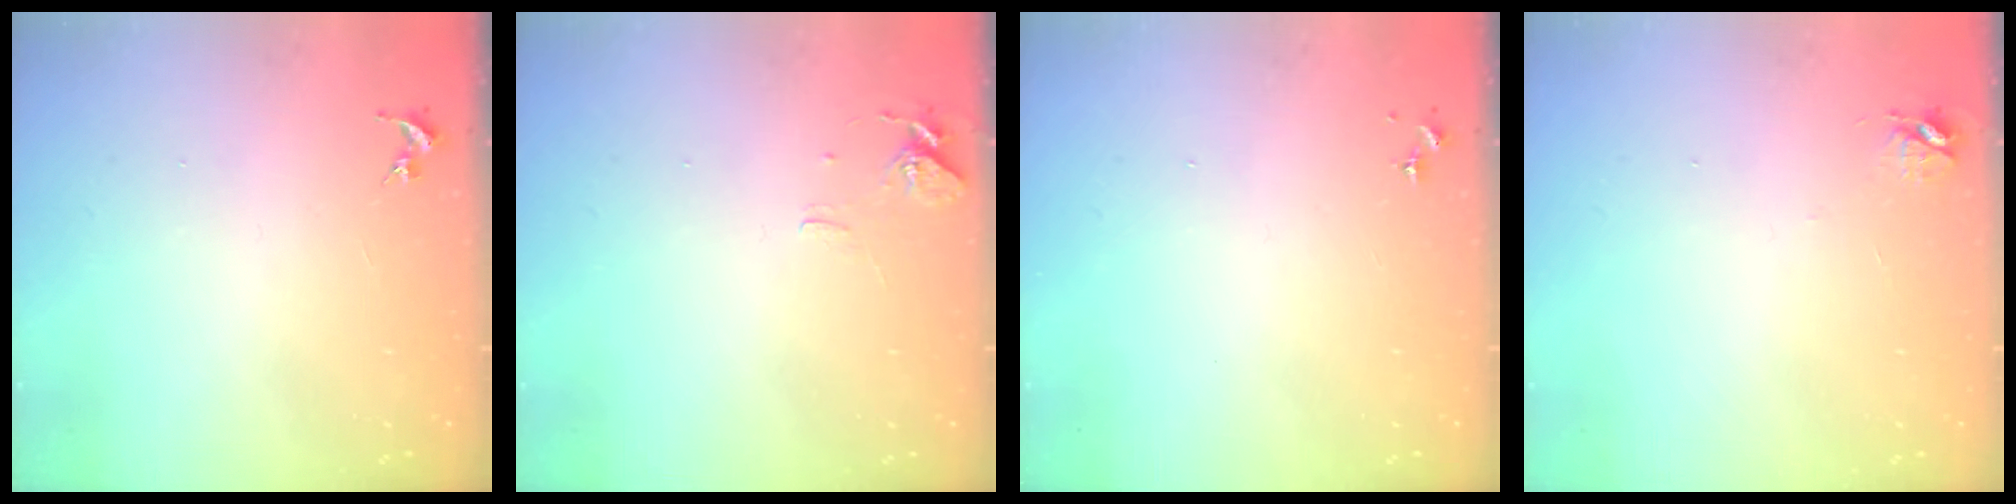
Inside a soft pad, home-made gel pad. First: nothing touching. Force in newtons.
{"total": 7.4, "press": 7.4, "slide": 0.6}
{"total": 0.0}
{"total": 4.7, "press": 4.7, "slide": 0.6}